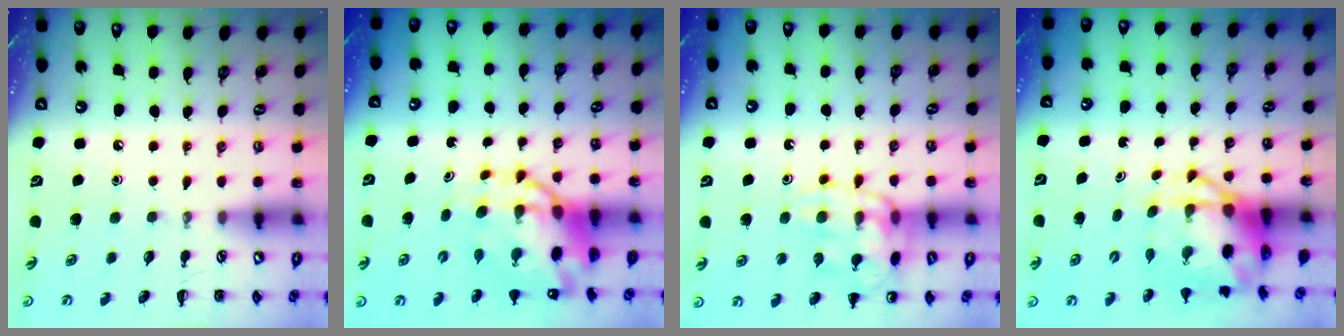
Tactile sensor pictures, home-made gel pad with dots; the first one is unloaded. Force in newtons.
{"total": 11.8, "press": 11.3, "slide": 3.2}
{"total": 14.9, "press": 14.7, "slide": 2.5}
{"total": 6.6, "press": 6.3, "slide": 1.6}